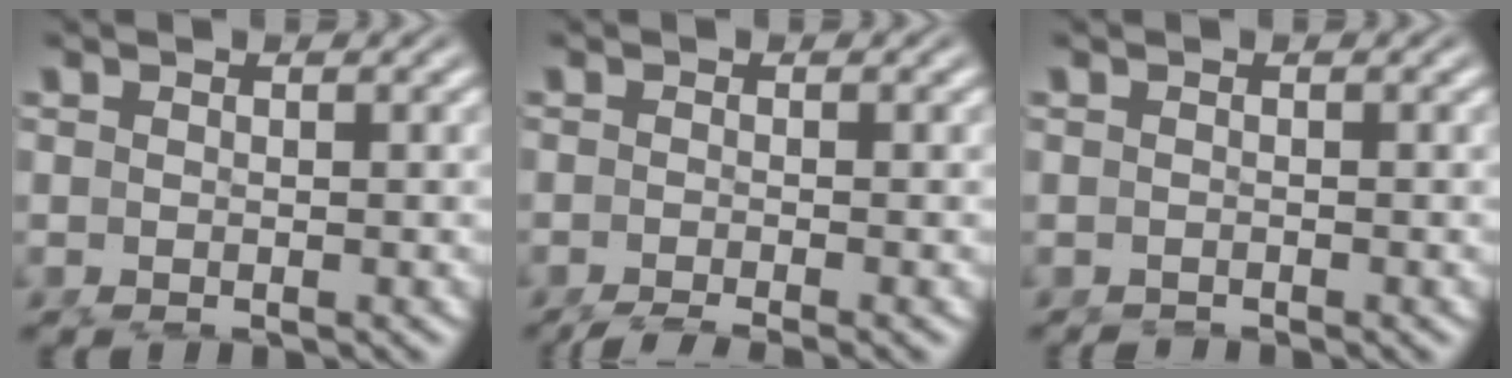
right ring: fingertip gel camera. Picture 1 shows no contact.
{"total": 5.5, "force": [-4.8, 1.0, 2.3], "torque": [-0.025, -0.016, -0.067]}
{"total": 1.3, "force": [-1.2, -0.3, 0.1], "torque": [0.001, -0.011, -0.014]}